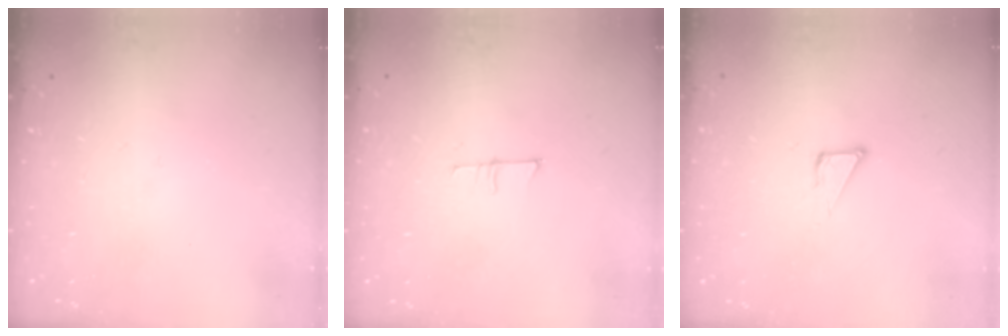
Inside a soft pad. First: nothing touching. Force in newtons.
{"total": 5.3, "press": 5.3, "slide": 0.4}
{"total": 3.5, "press": 3.5, "slide": 0.2}